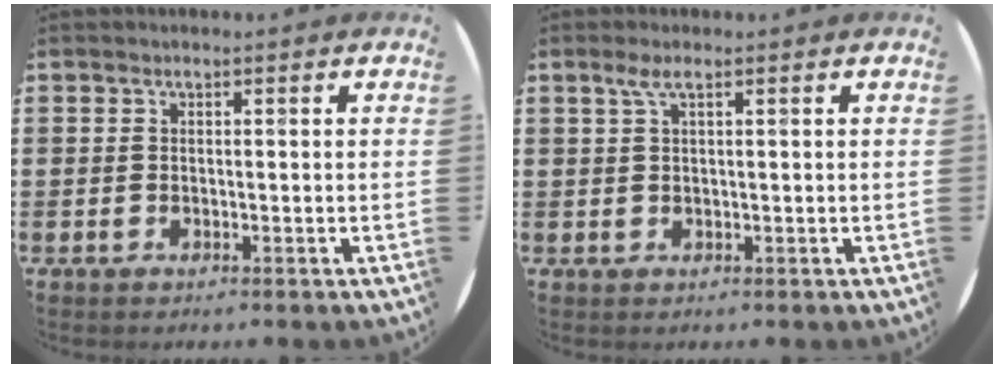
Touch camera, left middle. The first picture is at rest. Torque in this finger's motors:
{"motor_torque": [0.69, -0.04, 0.17, 0.01]}